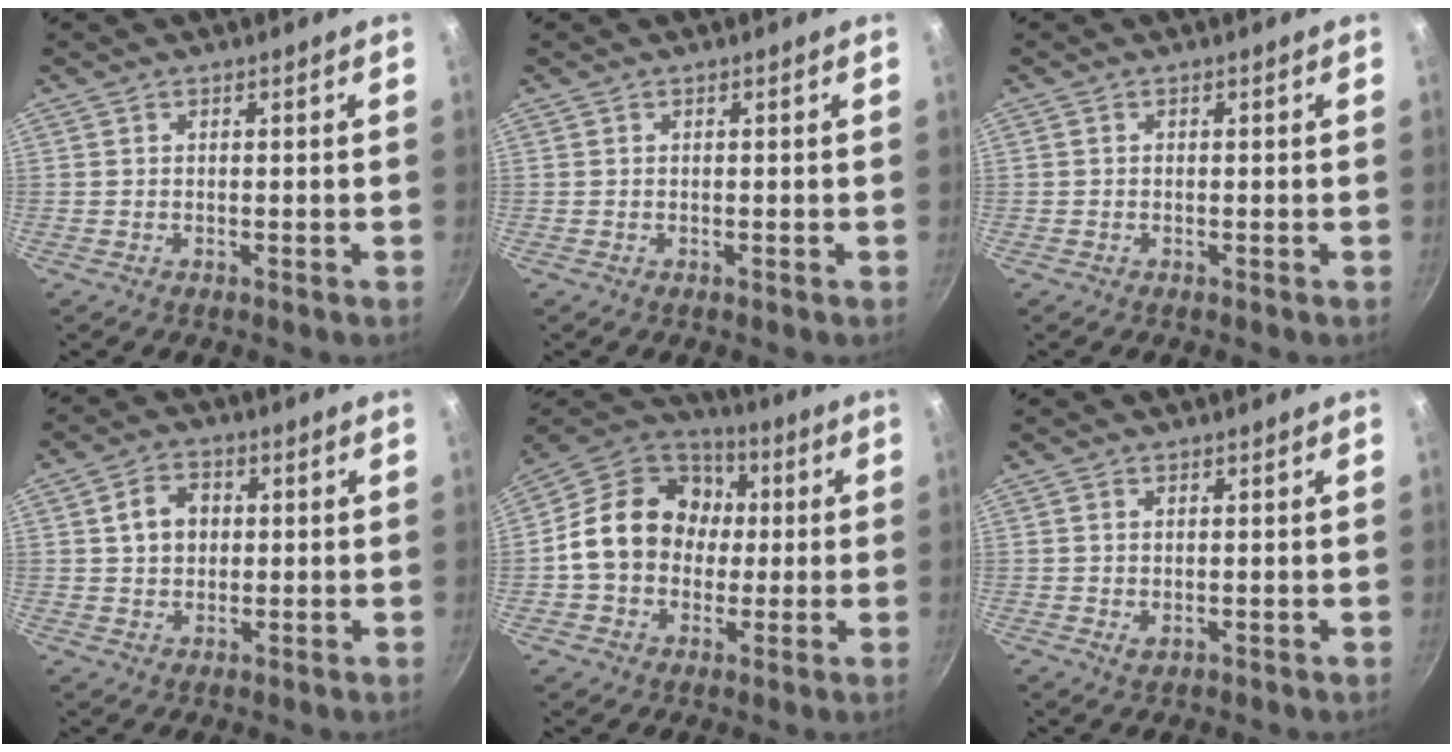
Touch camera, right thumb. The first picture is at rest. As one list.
[{"total": 0.0}, {"total": 0.0}, {"total": 6.5, "force": [1.2, 5.1, 3.8], "torque": [-0.045, 0.009, 0.017]}, {"total": 18.7, "force": [0.9, 15.3, 10.7], "torque": [-0.151, 0.038, 0.003]}, {"total": 1.3, "force": [0.4, 0.8, 0.9], "torque": [-0.016, -0.004, 0.006]}]